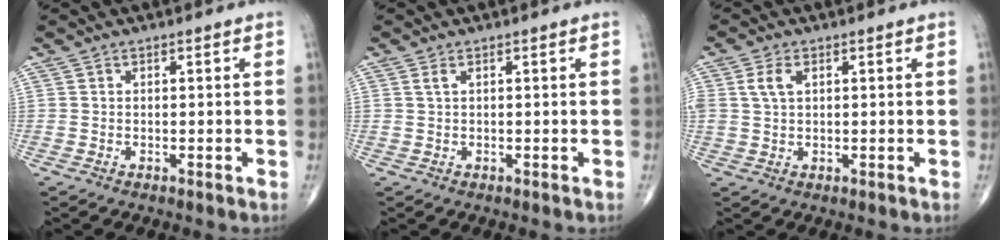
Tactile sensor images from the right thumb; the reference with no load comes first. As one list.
[{"total": 0.9, "force": [0.4, 0.3, 0.8], "torque": [-0.021, 0.007, 0.010]}, {"total": 3.6, "force": [1.2, 2.2, 2.6], "torque": [-0.059, 0.005, 0.025]}]